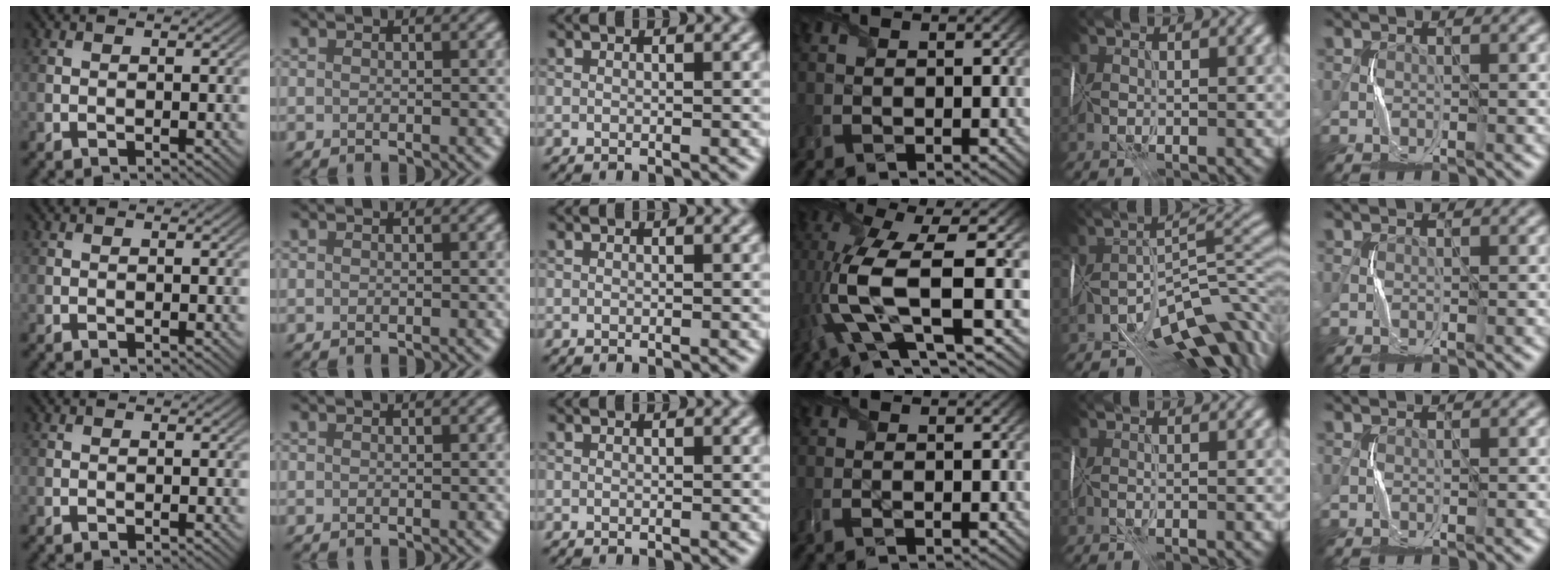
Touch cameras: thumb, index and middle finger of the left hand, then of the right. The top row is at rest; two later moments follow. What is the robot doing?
{"motion": "wrap", "object": "plastic wrap"}